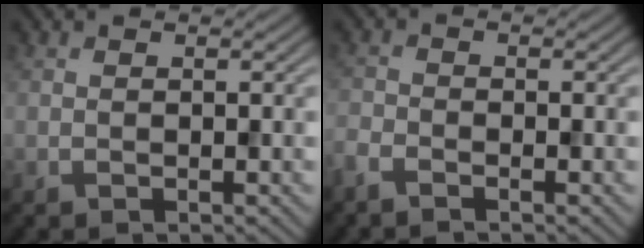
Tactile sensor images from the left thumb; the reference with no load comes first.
{"total": 2.2, "force": [-1.9, 0.6, 1.1], "torque": [-0.028, -0.009, -0.049]}